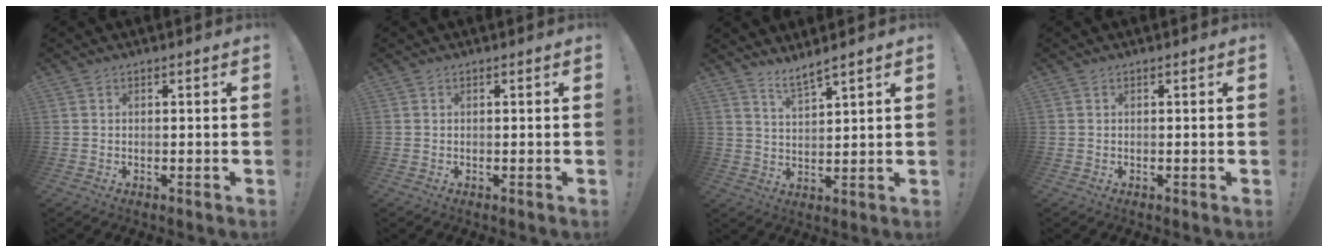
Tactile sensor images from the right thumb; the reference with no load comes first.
{"total": 0.0}
{"total": 5.3, "force": [4.6, 0.5, 2.6], "torque": [-0.050, -0.026, 0.082]}
{"total": 0.0}